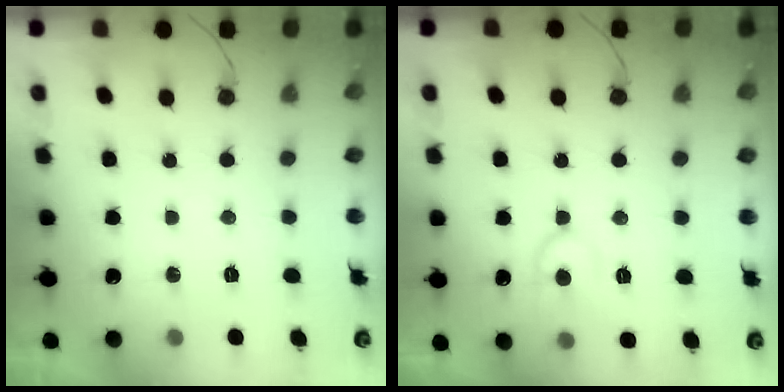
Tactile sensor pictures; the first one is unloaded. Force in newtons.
{"total": 10.1, "press": 10.1, "slide": 1.0}